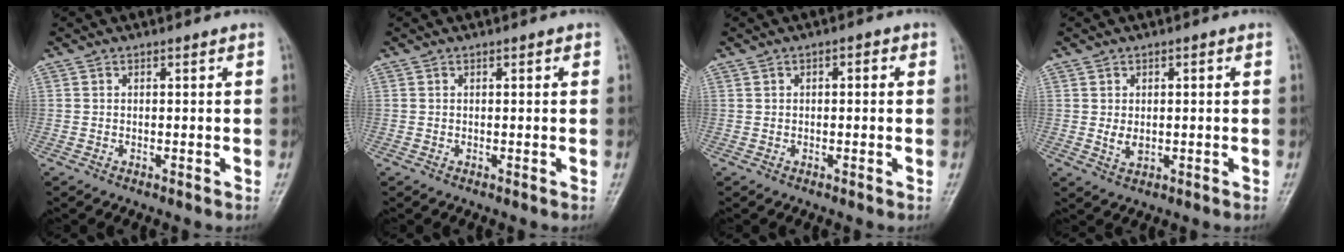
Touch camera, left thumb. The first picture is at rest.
{"total": 0.7, "force": [0.3, 0.3, 0.6], "torque": [-0.006, 0.001, 0.002]}
{"total": 1.6, "force": [0.4, 1.0, 1.2], "torque": [-0.009, 0.006, 0.003]}
{"total": 2.6, "force": [-0.1, 1.8, 1.9], "torque": [-0.032, -0.003, 0.003]}